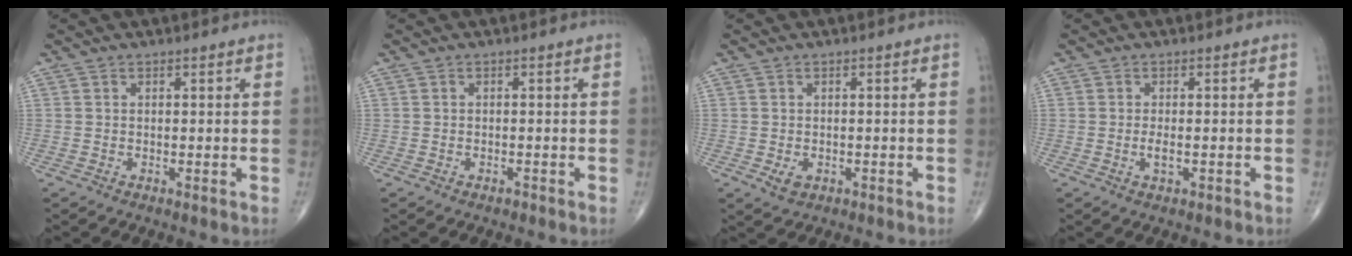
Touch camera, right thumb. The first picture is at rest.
{"total": 0.7, "force": [-0.5, 0.4, 0.3], "torque": [-0.003, 0.001, -0.011]}
{"total": 2.5, "force": [-0.8, 1.8, 1.6], "torque": [-0.023, -0.002, -0.007]}
{"total": 2.1, "force": [-0.6, 0.9, 1.9], "torque": [-0.037, -0.002, -0.010]}